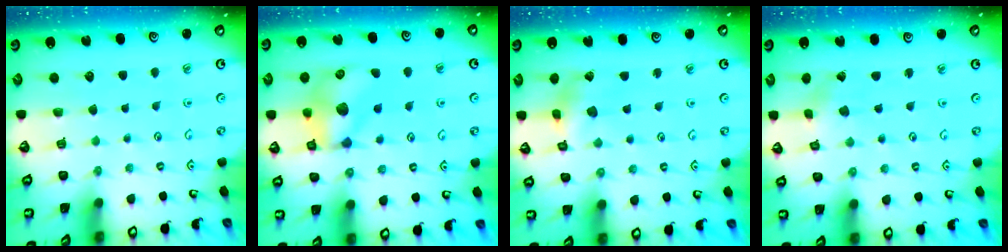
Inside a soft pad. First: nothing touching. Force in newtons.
{"total": 14.3, "press": 14.3, "slide": 1.0}
{"total": 4.1, "press": 4.1, "slide": 0.5}
{"total": 0.9, "press": 0.9, "slide": 0.1}